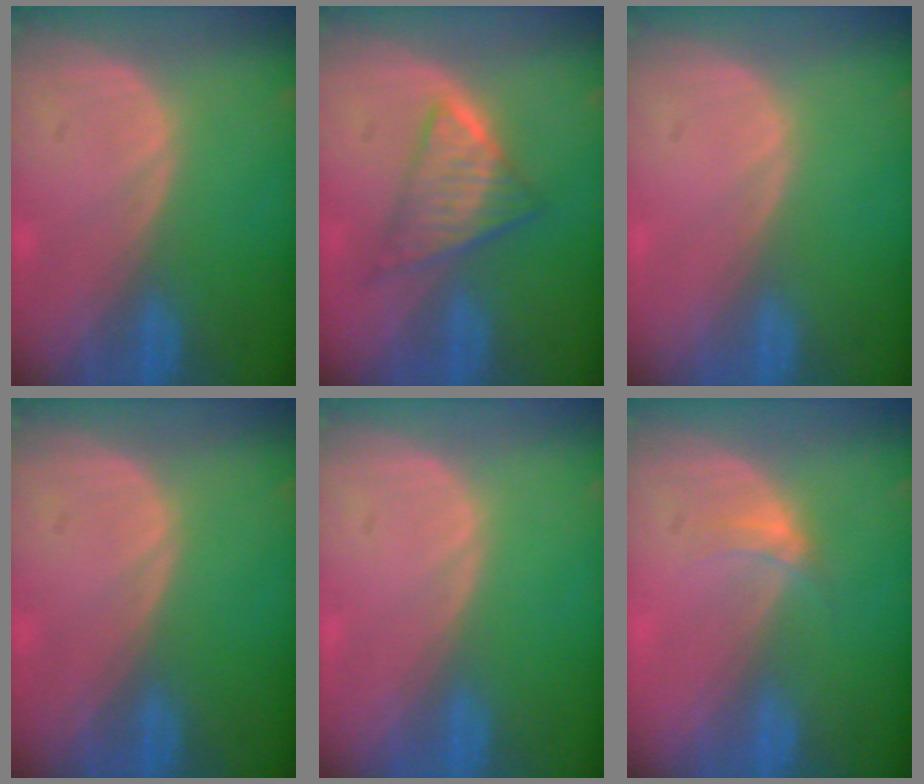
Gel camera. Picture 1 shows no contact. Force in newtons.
{"total": 6.1, "press": 5.7, "slide": 2.0}
{"total": 0.0}
{"total": 0.0}
{"total": 0.0}
{"total": 2.3, "press": 1.9, "slide": 1.3}